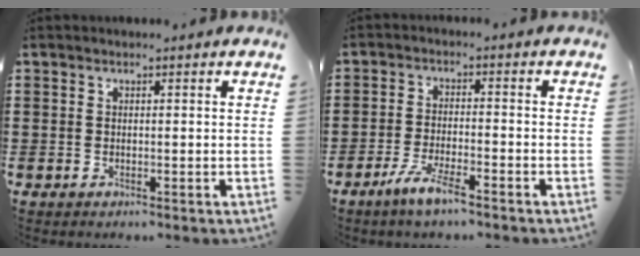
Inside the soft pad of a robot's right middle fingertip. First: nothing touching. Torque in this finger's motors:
{"motor_torque": [2.14, 0.00, 0.22, 0.11]}